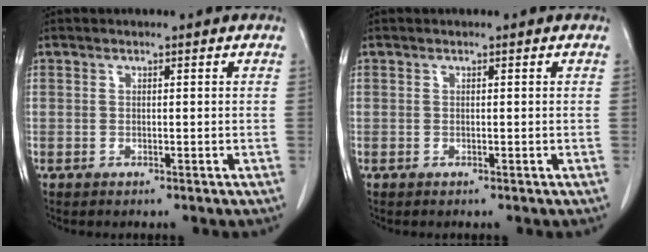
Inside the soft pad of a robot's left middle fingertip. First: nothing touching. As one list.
[{"total": 0.0}]